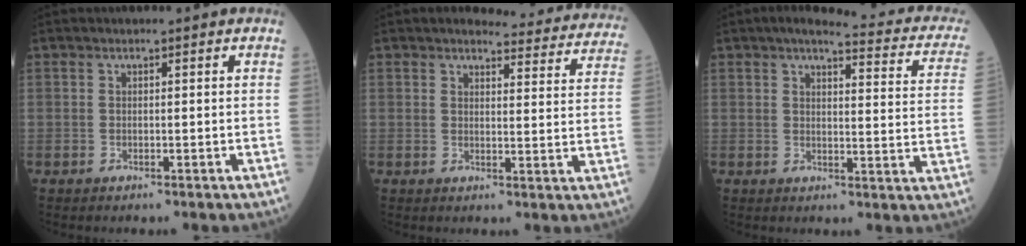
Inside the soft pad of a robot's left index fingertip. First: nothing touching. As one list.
[{"total": 14.4, "force": [13.9, 3.0, 2.5], "torque": [0.007, -0.057, 0.123]}, {"total": 15.1, "force": [12.5, 3.1, 8.0], "torque": [-0.084, -0.014, 0.119]}]